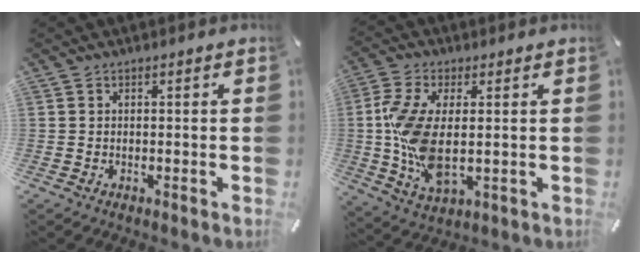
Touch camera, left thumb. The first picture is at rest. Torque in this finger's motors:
{"motor_torque": [1.83, 3.19, 1.30, -0.97, 0.78]}